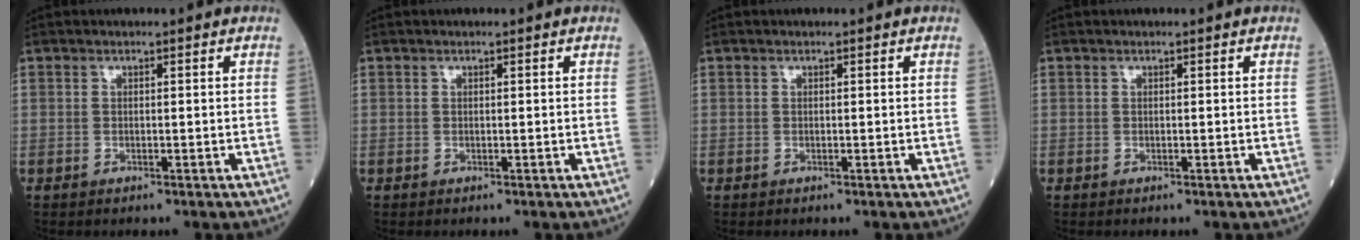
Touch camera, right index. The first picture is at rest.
{"total": 0.0}
{"total": 0.0}
{"total": 0.0}